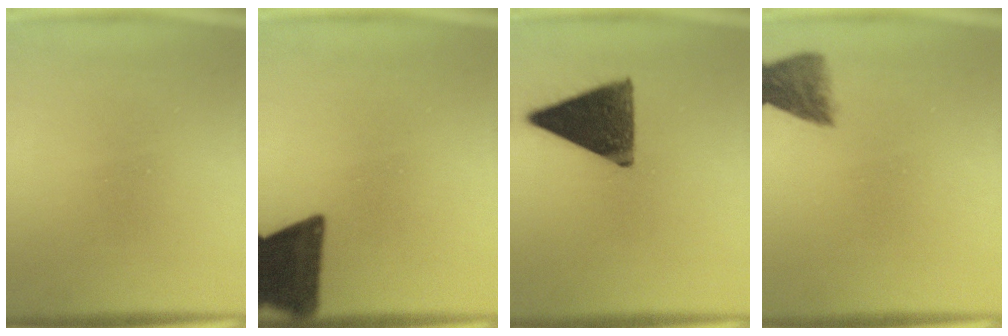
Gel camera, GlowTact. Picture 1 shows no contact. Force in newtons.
{"total": 14.7}
{"total": 12.9}
{"total": 5.0}